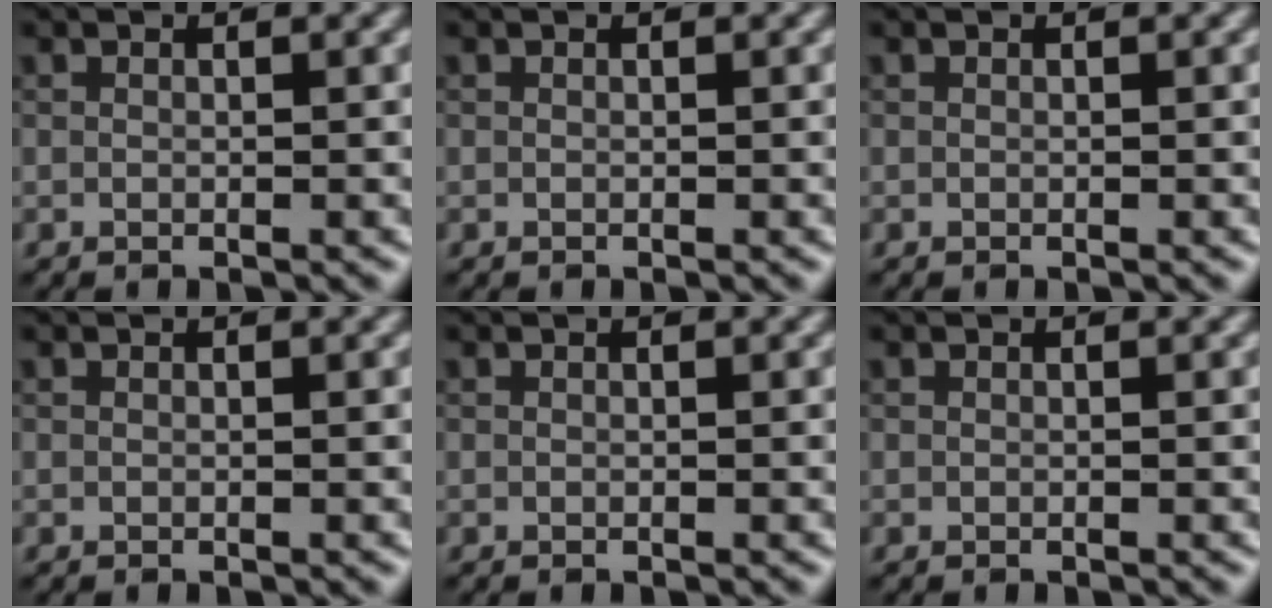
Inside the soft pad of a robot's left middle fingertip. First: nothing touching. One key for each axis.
{"total": 0.0}
{"total": 0.0}
{"total": 0.0}
{"total": 0.0}
{"total": 0.0}